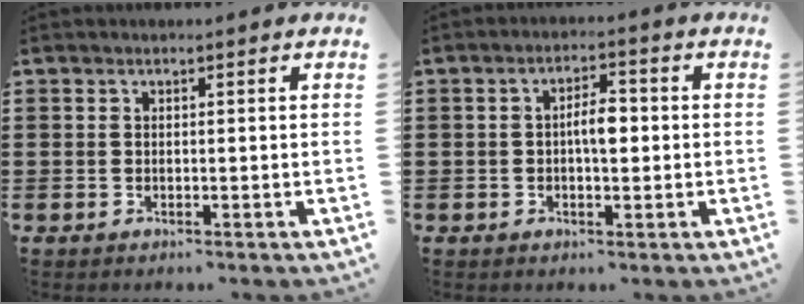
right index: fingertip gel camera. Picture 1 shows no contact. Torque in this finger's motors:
{"motor_torque": [1.01, -0.51, 0.42, 0.10]}